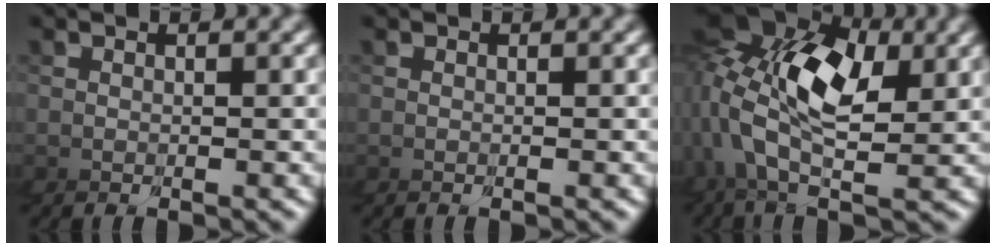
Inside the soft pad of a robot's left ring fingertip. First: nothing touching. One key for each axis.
{"total": 0.0}
{"total": 8.0, "fx": 2.1, "fy": 5.0, "fz": 5.8, "tx": -0.115, "ty": 0.022, "tz": 0.017}